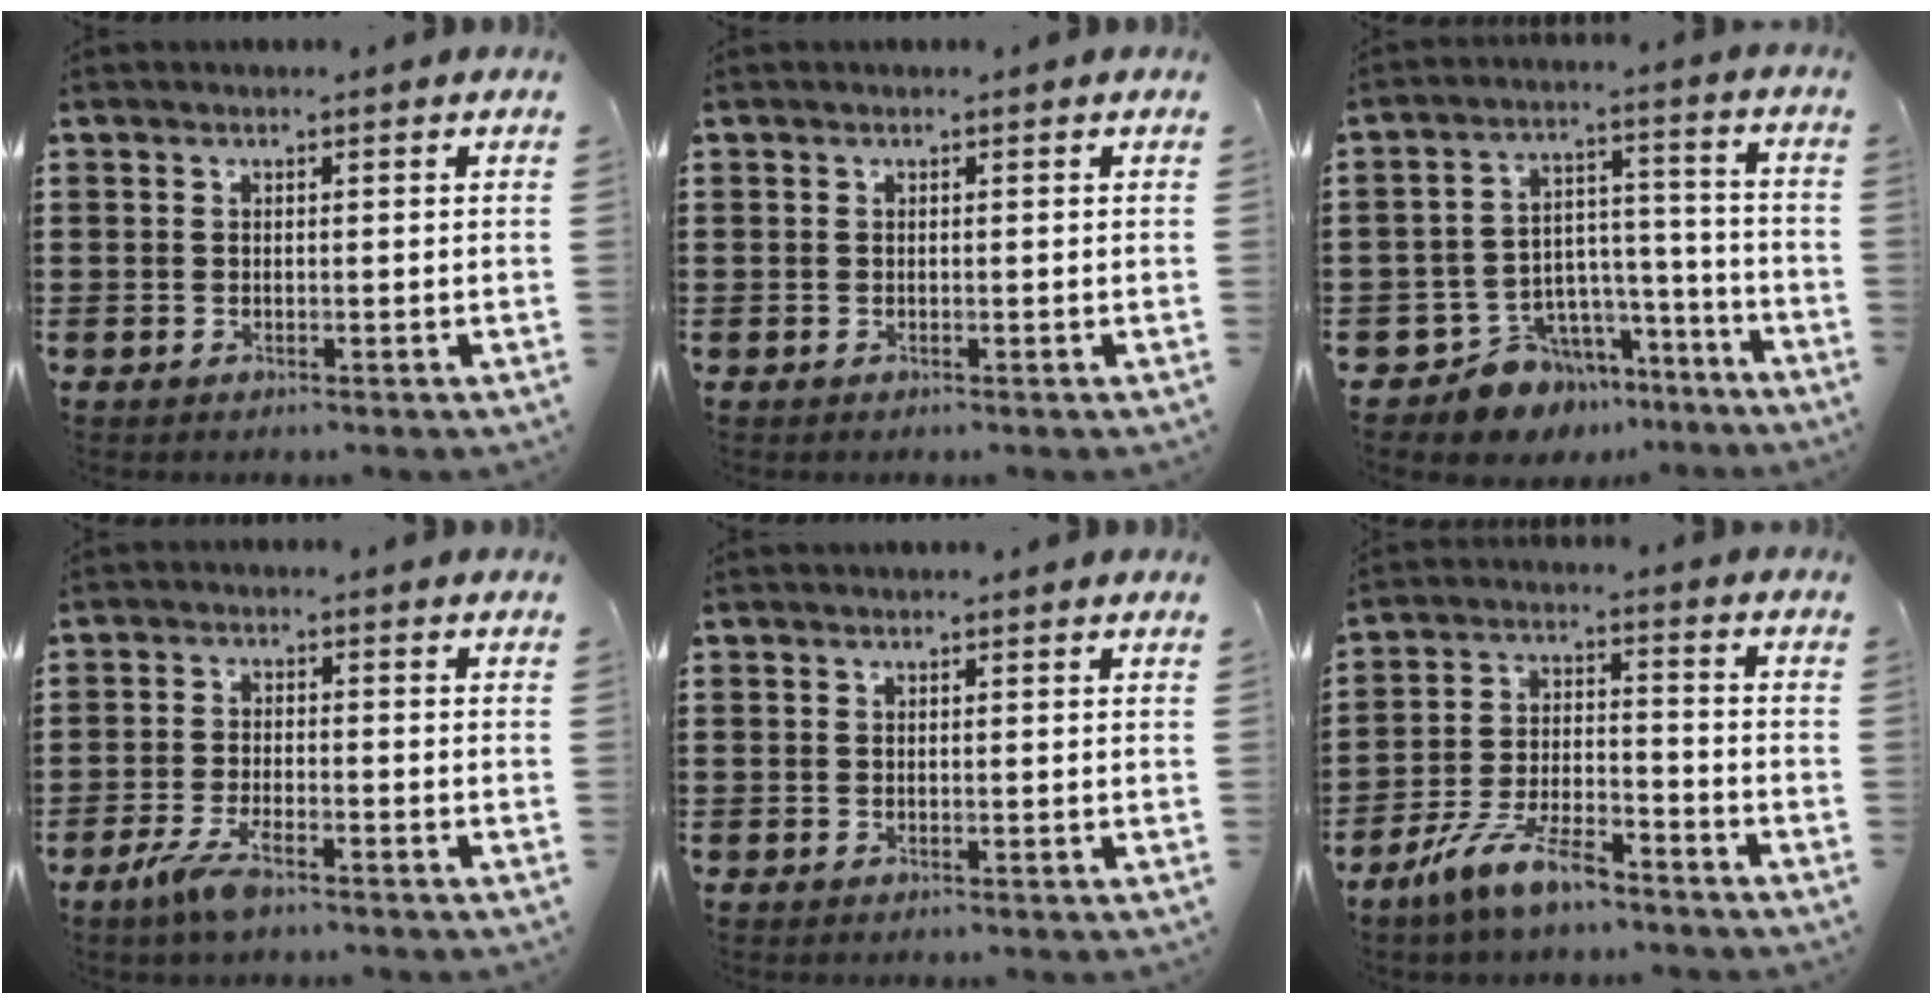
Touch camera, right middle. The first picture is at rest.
{"total": 0.0}
{"total": 8.3, "force": [-7.1, 4.4, 0.5], "torque": [-0.020, 0.015, -0.129]}
{"total": 4.5, "force": [-2.9, 1.0, 3.4], "torque": [-0.081, -0.008, -0.056]}
{"total": 0.0}
{"total": 9.1, "force": [-7.1, 2.0, 5.2], "torque": [-0.116, 0.004, -0.138]}